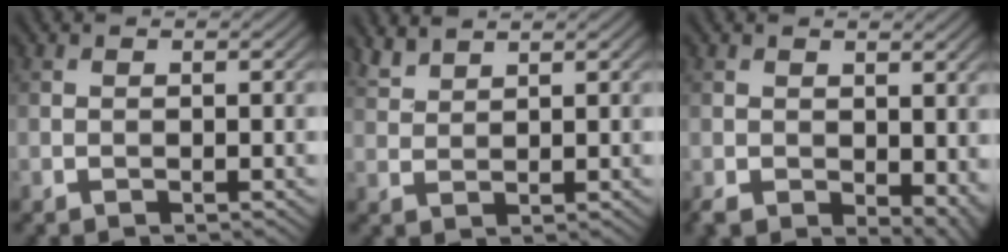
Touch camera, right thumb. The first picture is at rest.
{"total": 2.5, "force": [2.3, 0.5, 0.9], "torque": [-0.023, 0.003, 0.054]}
{"total": 6.9, "force": [-1.1, 4.8, 4.8], "torque": [-0.095, -0.036, 0.003]}